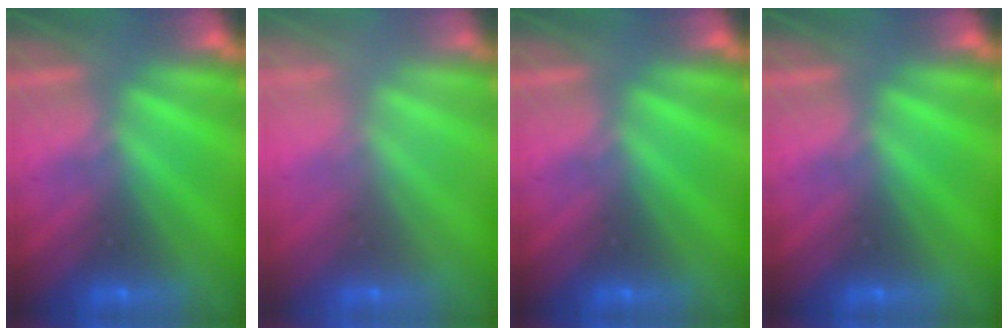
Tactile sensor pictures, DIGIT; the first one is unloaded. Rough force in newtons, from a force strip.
{"total": 5.6}
{"total": 0.0}
{"total": 0.0}